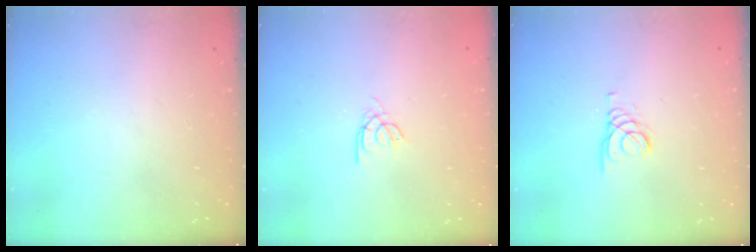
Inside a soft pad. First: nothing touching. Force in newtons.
{"total": 2.2, "press": 2.2, "slide": 0.2}
{"total": 1.8, "press": 1.8, "slide": 0.2}